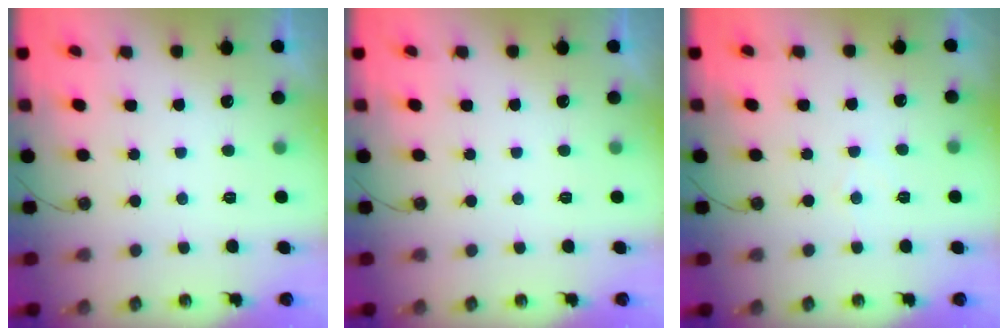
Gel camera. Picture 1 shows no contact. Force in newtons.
{"total": 0.0}
{"total": 3.5, "press": 3.5, "slide": 0.5}